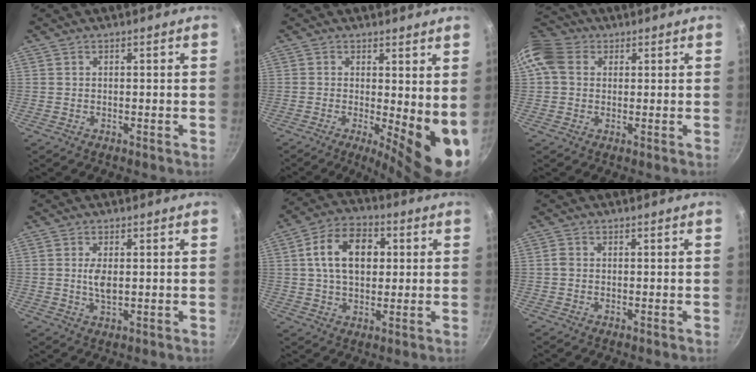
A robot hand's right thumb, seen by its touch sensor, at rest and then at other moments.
{"total": 10.9, "force": [-0.2, 3.8, 10.2], "torque": [-0.111, -0.021, 0.003]}
{"total": 10.8, "force": [2.5, 8.8, 5.7], "torque": [-0.108, 0.020, 0.030]}
{"total": 3.6, "force": [0.4, 1.7, 3.2], "torque": [-0.059, -0.003, 0.009]}
{"total": 12.9, "force": [2.4, 8.7, 9.3], "torque": [-0.131, 0.015, 0.029]}
{"total": 1.1, "force": [-0.2, 0.9, 0.6], "torque": [-0.011, 0.004, -0.006]}